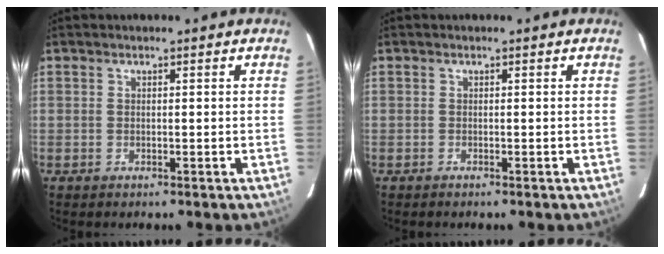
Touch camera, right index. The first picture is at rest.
{"total": 0.0}